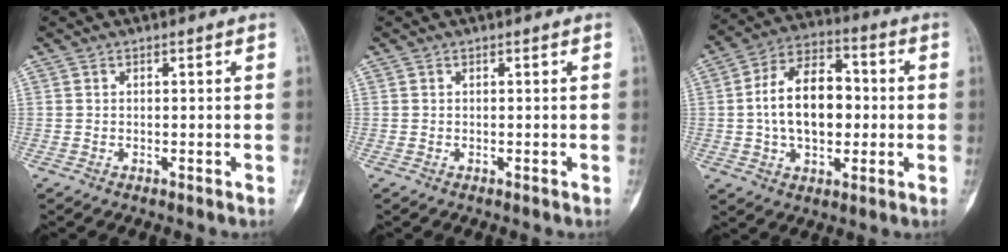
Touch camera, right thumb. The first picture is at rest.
{"total": 0.0}
{"total": 15.4, "force": [0.0, 9.5, 12.0], "torque": [-0.176, 0.028, -0.004]}